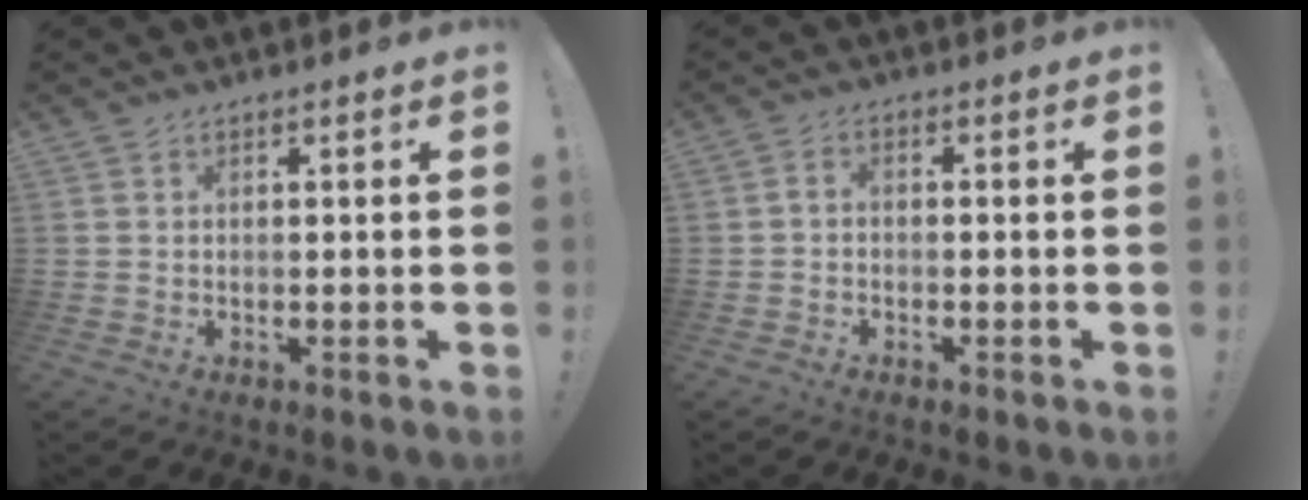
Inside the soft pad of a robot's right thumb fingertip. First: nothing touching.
{"total": 1.7, "force": [-1.3, 0.6, 0.9], "torque": [-0.019, 0.010, -0.022]}